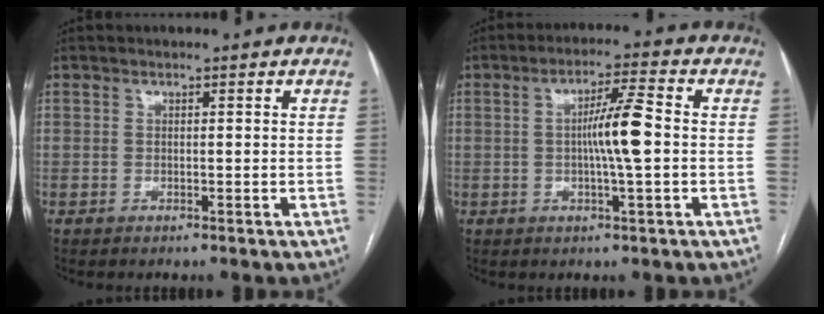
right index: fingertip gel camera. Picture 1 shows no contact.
{"total": 7.0, "force": [-0.2, 0.0, 7.0], "torque": [-0.124, 0.006, -0.007]}